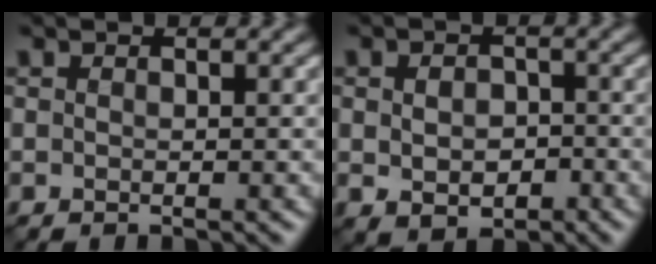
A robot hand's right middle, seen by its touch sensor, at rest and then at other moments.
{"total": 3.2, "force": [-0.7, 2.3, 2.1], "torque": [-0.028, -0.005, -0.009]}